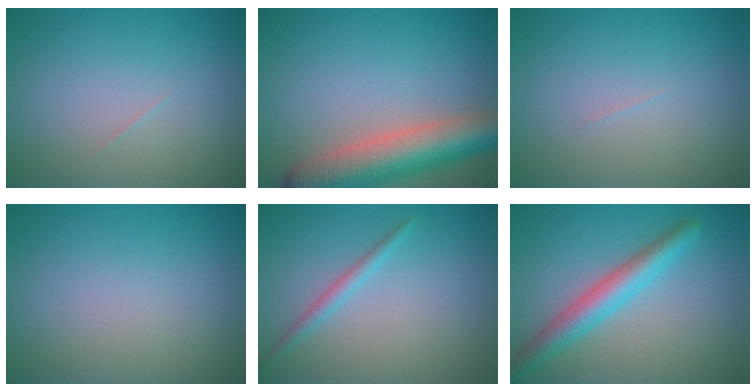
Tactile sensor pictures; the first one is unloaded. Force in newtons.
{"total": 8.4, "press": 8.4, "slide": 0.6}
{"total": 0.0}
{"total": 0.0}
{"total": 1.4, "press": 1.4, "slide": 0.0}
{"total": 4.3, "press": 4.3, "slide": 0.1}